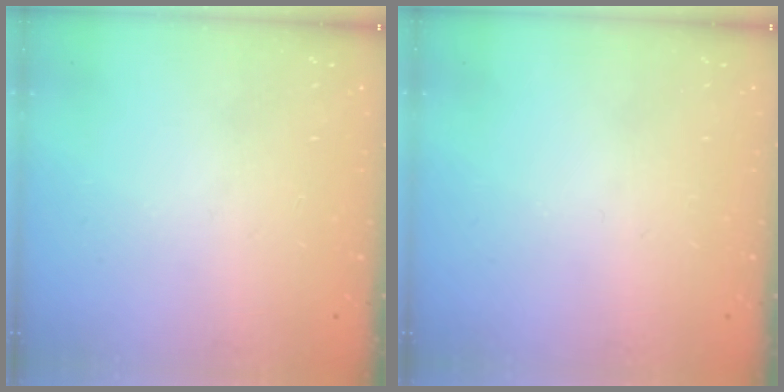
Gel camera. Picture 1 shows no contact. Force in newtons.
{"total": 0.0}